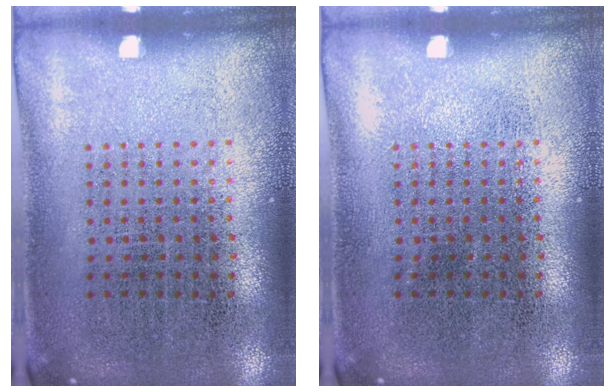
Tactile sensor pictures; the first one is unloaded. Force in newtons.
{"total": 0.0}